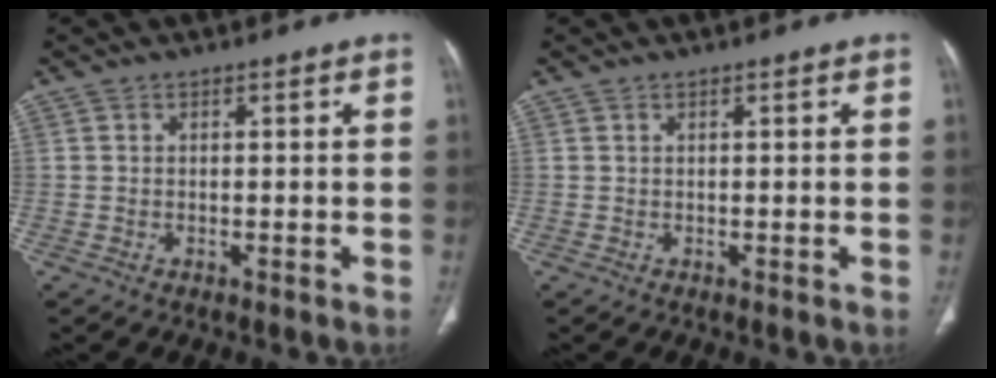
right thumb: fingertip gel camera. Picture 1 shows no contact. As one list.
[{"total": 0.0}]